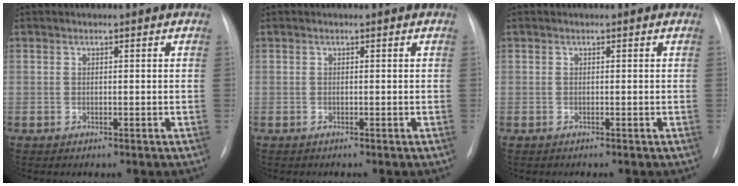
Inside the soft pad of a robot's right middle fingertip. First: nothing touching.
{"total": 0.0}
{"total": 0.0}